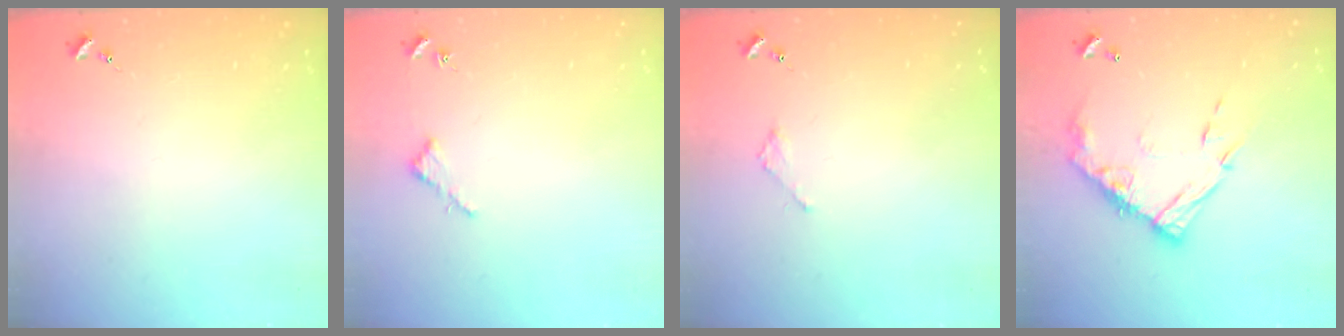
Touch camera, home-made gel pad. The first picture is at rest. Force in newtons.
{"total": 2.6, "press": 2.6, "slide": 0.2}
{"total": 1.8, "press": 1.8, "slide": 0.2}
{"total": 14.5, "press": 14.4, "slide": 1.3}